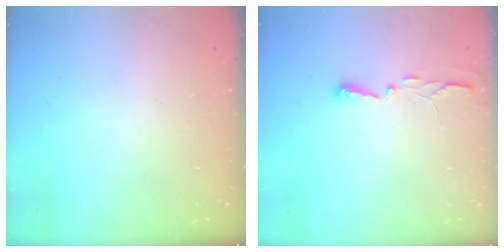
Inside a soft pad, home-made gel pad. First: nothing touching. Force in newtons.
{"total": 3.5, "press": 3.5, "slide": 0.5}